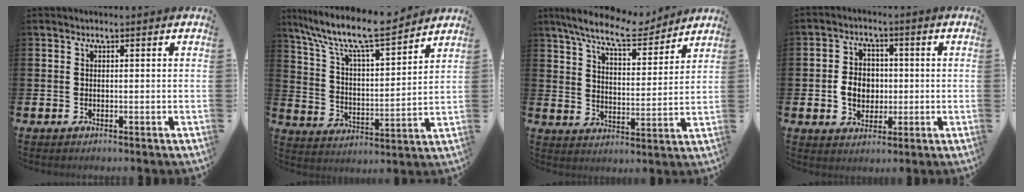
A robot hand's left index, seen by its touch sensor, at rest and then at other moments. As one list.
[{"total": 10.4, "force": [9.4, 1.4, 4.3], "torque": [-0.116, -0.065, 0.159]}, {"total": 9.5, "force": [8.7, 1.6, 3.5], "torque": [-0.087, -0.046, 0.153]}, {"total": 5.2, "force": [-0.4, 4.4, 2.8], "torque": [-0.042, 0.006, -0.014]}]